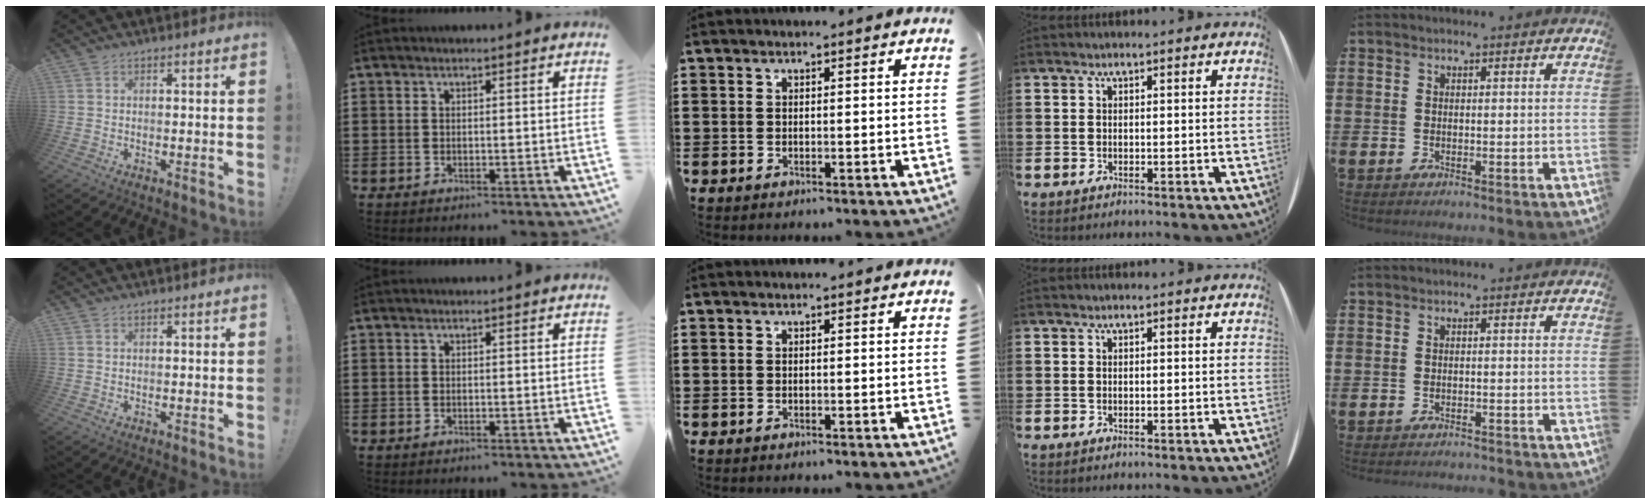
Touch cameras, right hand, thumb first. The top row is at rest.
{"little": {"total": 1.0, "force": [-1.0, -0.1, -0.1], "torque": [-0.001, 0.001, -0.021]}}